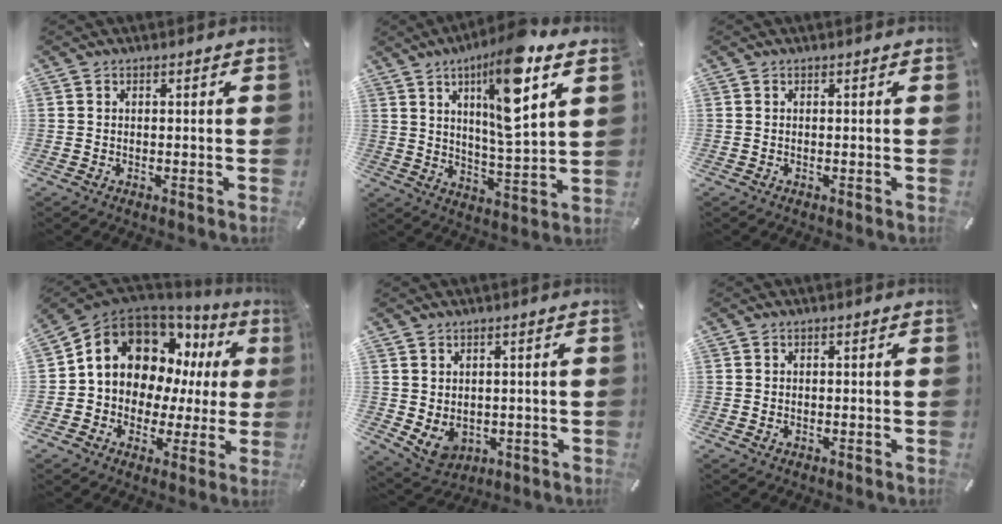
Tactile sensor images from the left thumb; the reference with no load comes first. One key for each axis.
{"total": 15.9, "fx": 7.7, "fy": 3.9, "fz": 13.4, "tx": -0.210, "ty": -0.030, "tz": 0.118}
{"total": 0.0}
{"total": 13.9, "fx": 6.4, "fy": 10.6, "fz": 6.2, "tx": -0.115, "ty": -0.047, "tz": 0.121}
{"total": 4.9, "fx": 0.4, "fy": 4.4, "fz": 2.3, "tx": -0.034, "ty": -0.010, "tz": 0.008}
{"total": 0.6, "fx": -0.1, "fy": 0.4, "fz": 0.4, "tx": -0.008, "ty": 0.001, "tz": -0.002}